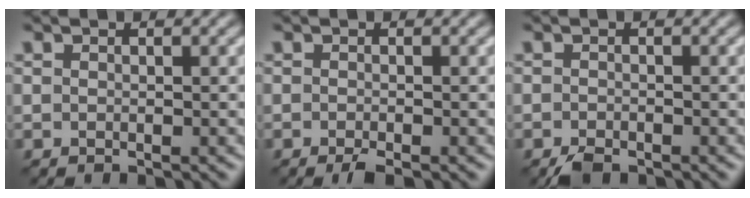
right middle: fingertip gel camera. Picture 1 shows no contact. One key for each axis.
{"total": 1.3, "fx": -0.9, "fy": 0.1, "fz": 0.9, "tx": -0.020, "ty": -0.002, "tz": -0.018}
{"total": 1.7, "fx": -1.4, "fy": 0.6, "fz": 0.8, "tx": -0.018, "ty": -0.003, "tz": -0.030}